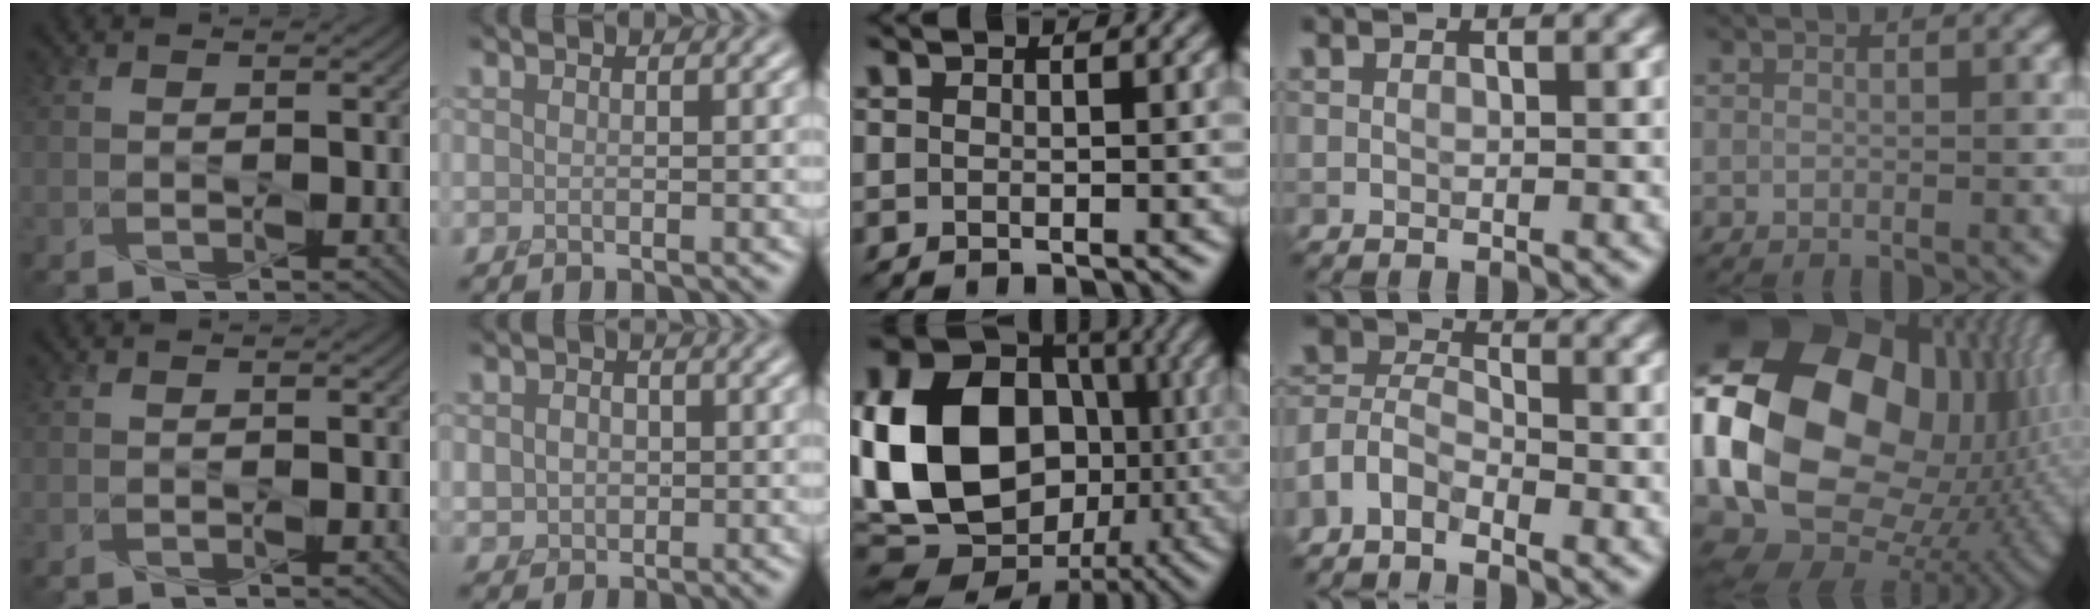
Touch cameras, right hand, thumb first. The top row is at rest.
{"index": {"total": 3.4, "force": [0.0, 2.9, 1.8], "torque": [-0.027, 0.000, -0.006]}, "middle": {"total": 18.7, "force": [-1.1, 14.6, 11.7], "torque": [-0.253, 0.001, -0.019]}, "ring": {"total": 4.2, "force": [-2.4, 2.5, 2.3], "torque": [-0.046, 0.003, -0.063]}, "little": {"total": 22.7, "force": [1.9, 16.8, 15.1], "torque": [-0.322, -0.011, 0.031]}}